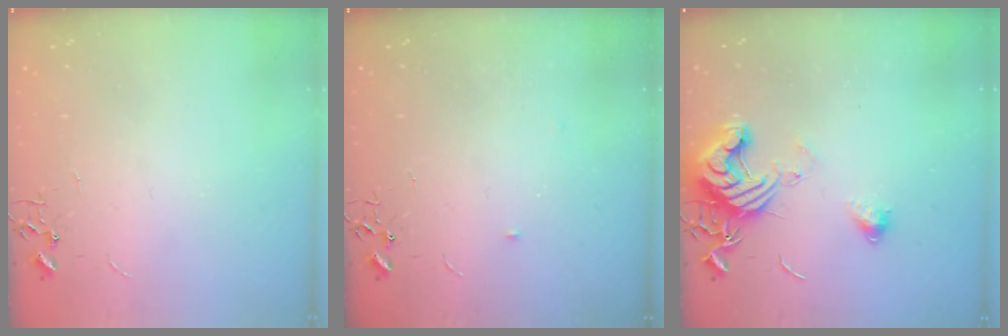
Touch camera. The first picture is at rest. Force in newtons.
{"total": 3.0, "press": 2.9, "slide": 0.5}
{"total": 13.9, "press": 13.8, "slide": 1.8}